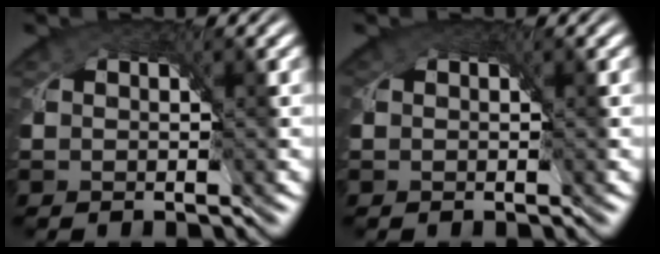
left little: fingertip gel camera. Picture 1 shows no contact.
{"total": 0.6, "force": [0.1, 0.6, 0.1], "torque": [-0.003, -0.001, -0.001]}